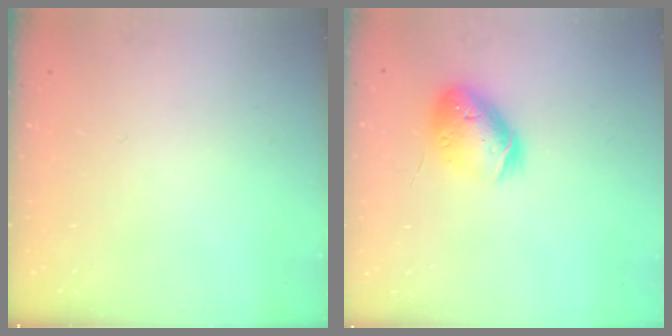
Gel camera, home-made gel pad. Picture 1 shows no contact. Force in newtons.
{"total": 14.9, "press": 14.7, "slide": 2.2}